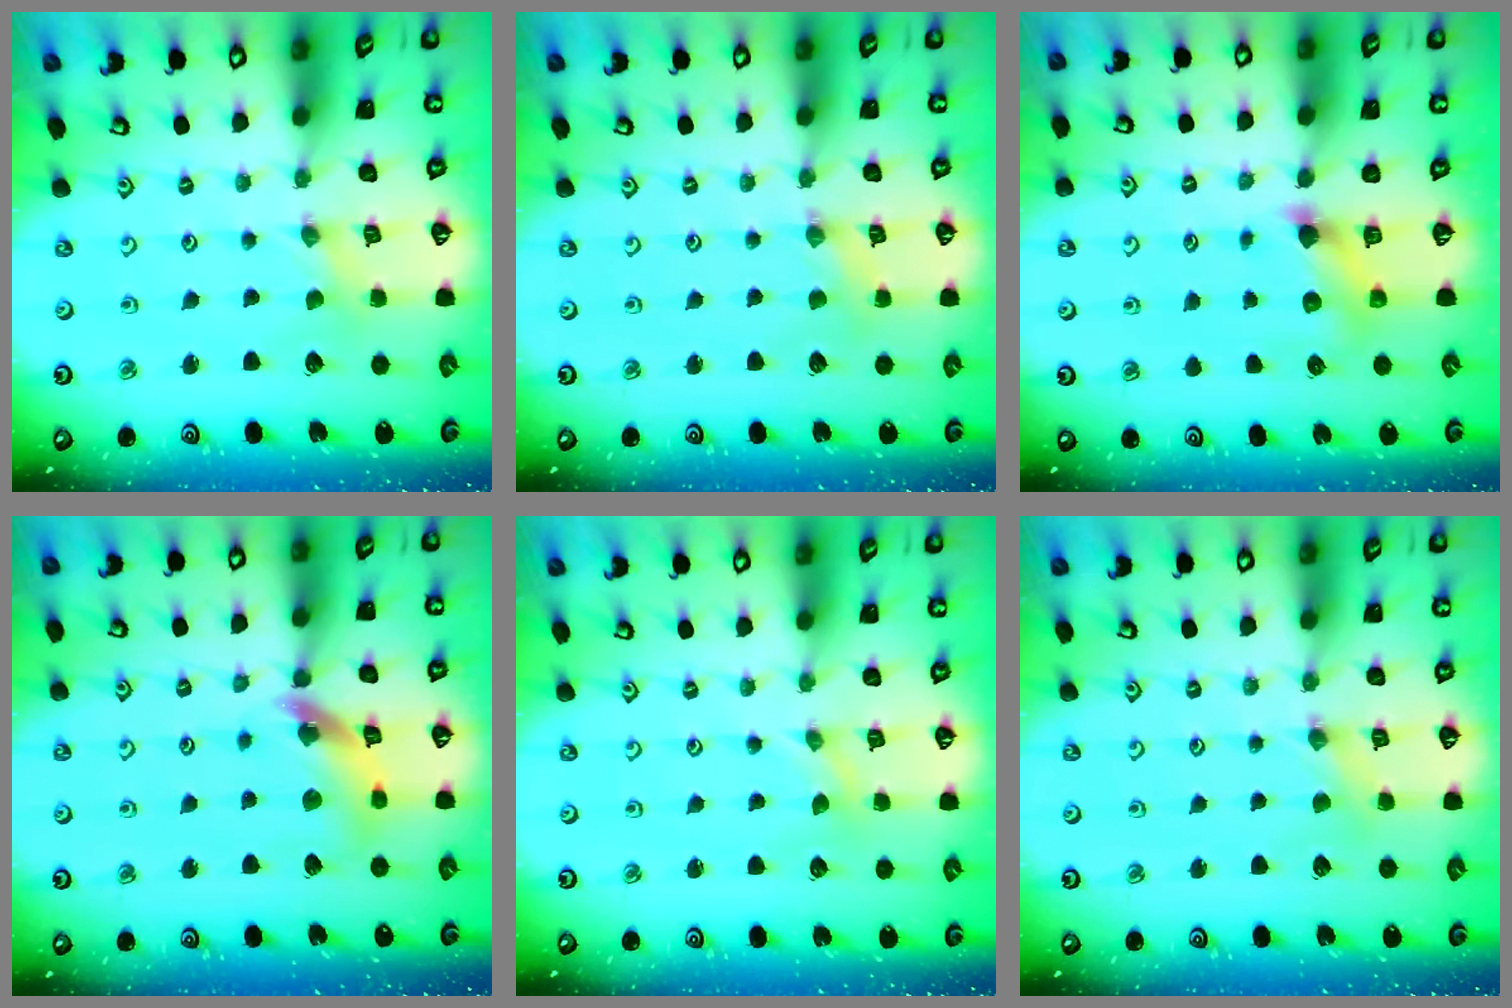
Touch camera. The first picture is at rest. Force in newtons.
{"total": 2.8, "press": 2.7, "slide": 0.4}
{"total": 7.1, "press": 7.0, "slide": 0.7}
{"total": 12.4, "press": 12.3, "slide": 1.4}
{"total": 0.0}
{"total": 2.5, "press": 2.4, "slide": 0.4}